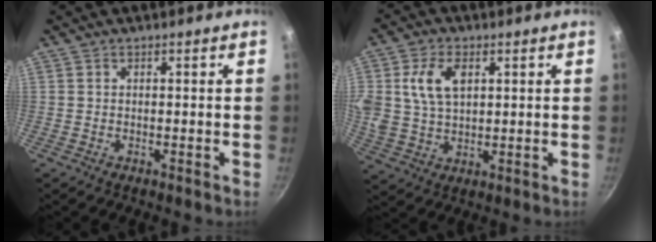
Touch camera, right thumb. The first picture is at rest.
{"total": 9.6, "force": [2.8, 6.1, 6.9], "torque": [-0.120, -0.002, 0.052]}